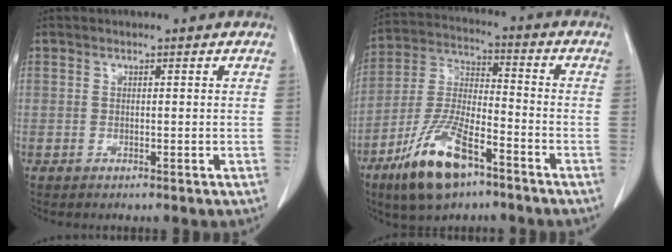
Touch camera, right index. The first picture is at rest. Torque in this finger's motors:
{"motor_torque": [1.30, -0.84, 0.66, 0.18]}